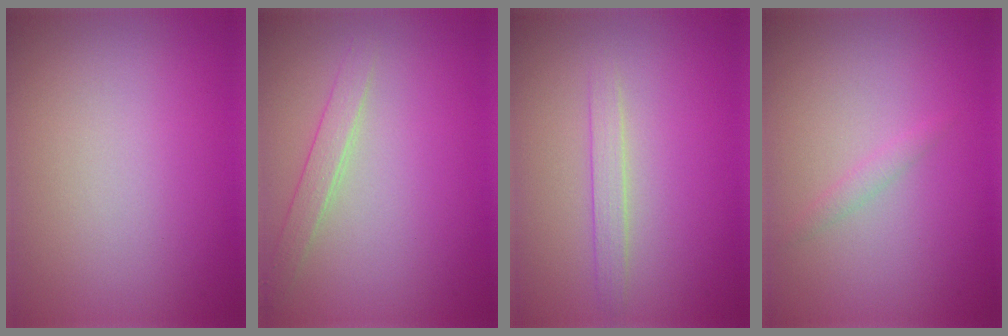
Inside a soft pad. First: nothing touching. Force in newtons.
{"total": 1.7, "press": 1.7, "slide": 0.1}
{"total": 1.5, "press": 1.4, "slide": 0.1}
{"total": 0.9, "press": 0.8, "slide": 0.0}